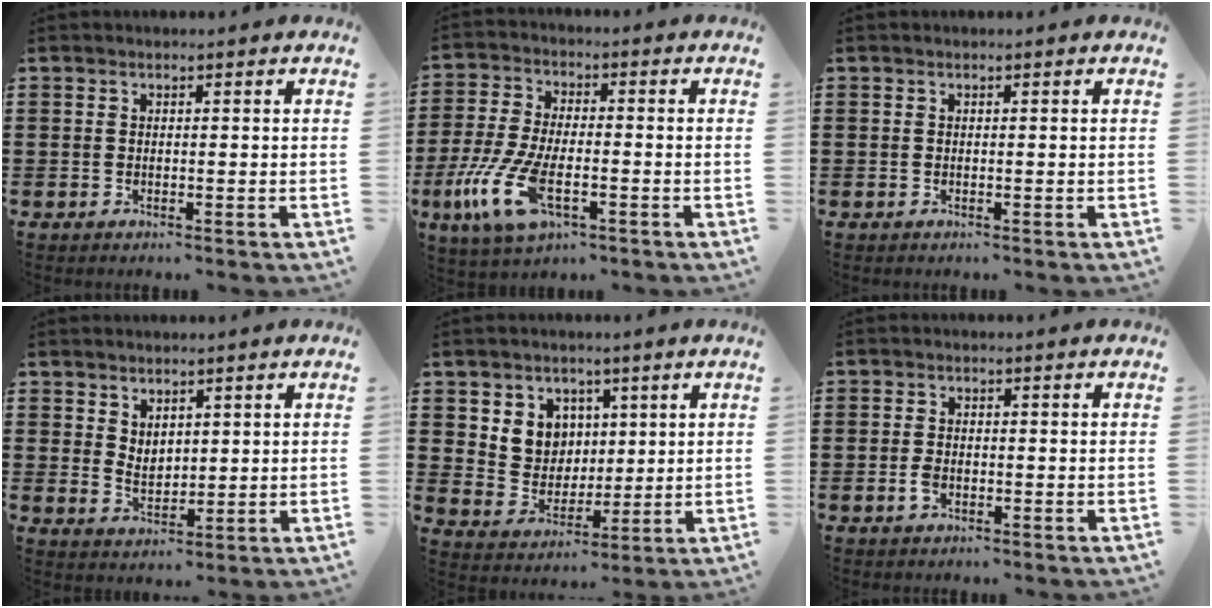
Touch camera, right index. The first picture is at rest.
{"total": 10.5, "force": [-4.3, 4.4, 8.4], "torque": [-0.205, -0.014, -0.081]}
{"total": 0.0}
{"total": 3.2, "force": [2.2, 2.1, 1.0], "torque": [-0.019, 0.001, 0.041]}
{"total": 6.4, "force": [2.9, 5.7, 1.1], "torque": [-0.047, 0.000, 0.053]}
{"total": 2.0, "force": [-0.8, 1.1, 1.5], "torque": [-0.037, -0.003, -0.016]}